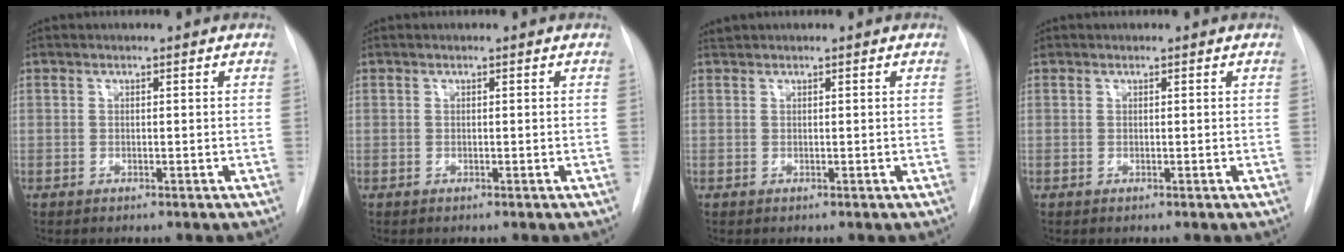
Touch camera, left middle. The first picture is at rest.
{"total": 0.0}
{"total": 0.5, "force": [0.5, 0.0, -0.1], "torque": [-0.007, 0.010, 0.013]}
{"total": 0.0}